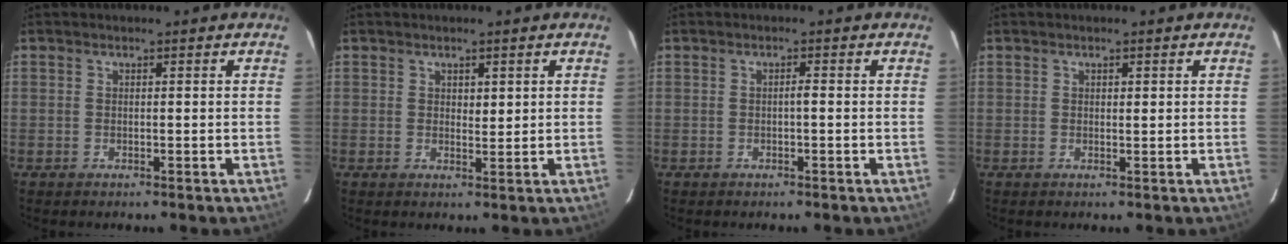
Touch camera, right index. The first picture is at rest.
{"total": 1.6, "force": [0.7, 0.9, 1.2], "torque": [-0.015, -0.003, 0.013]}
{"total": 0.8, "force": [-0.2, 0.0, 0.7], "torque": [-0.012, 0.002, -0.004]}
{"total": 0.6, "force": [0.3, 0.3, 0.5], "torque": [-0.006, 0.000, 0.004]}